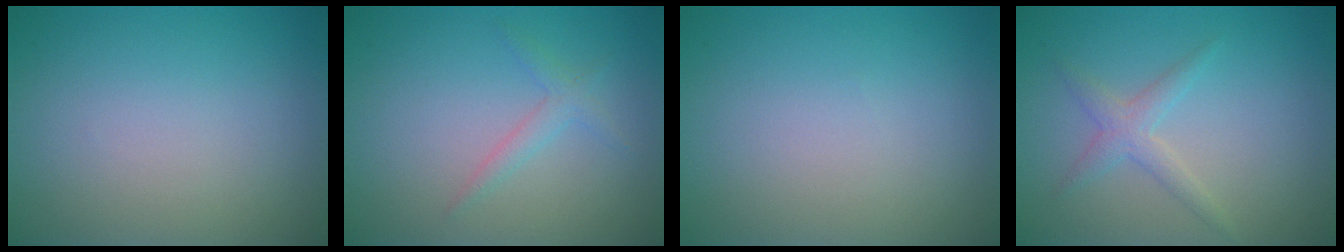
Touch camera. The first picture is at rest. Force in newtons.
{"total": 1.4, "press": 1.4, "slide": 0.0}
{"total": 0.0}
{"total": 1.9, "press": 1.9, "slide": 0.1}